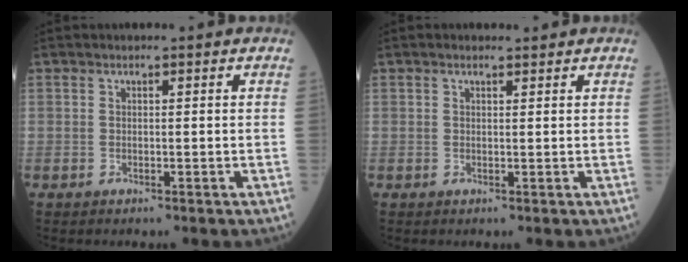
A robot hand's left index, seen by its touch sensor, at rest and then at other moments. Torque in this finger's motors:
{"motor_torque": [0.46, -0.64, 0.07, 0.00]}